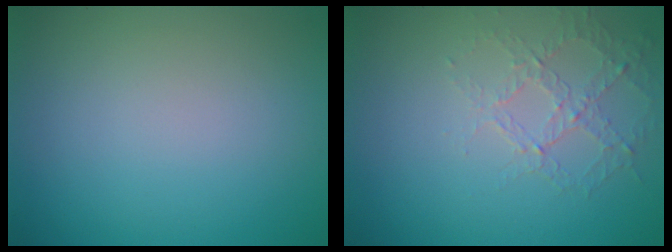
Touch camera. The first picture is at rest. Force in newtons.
{"total": 1.6, "press": 1.1, "slide": 1.2}